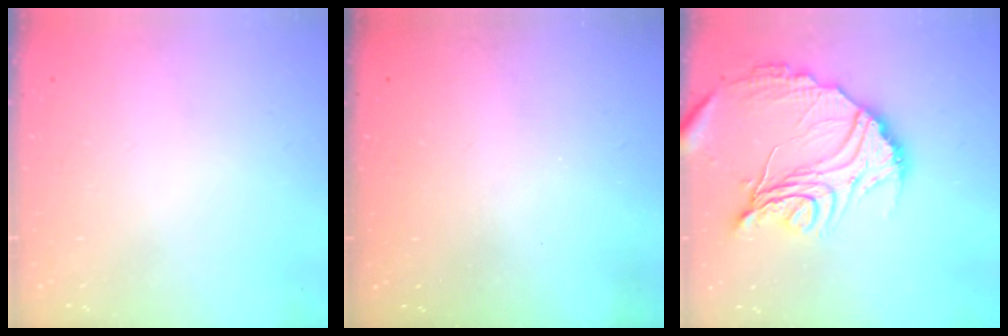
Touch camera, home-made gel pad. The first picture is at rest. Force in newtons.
{"total": 3.3, "press": 3.3, "slide": 0.1}
{"total": 19.6, "press": 19.5, "slide": 1.7}